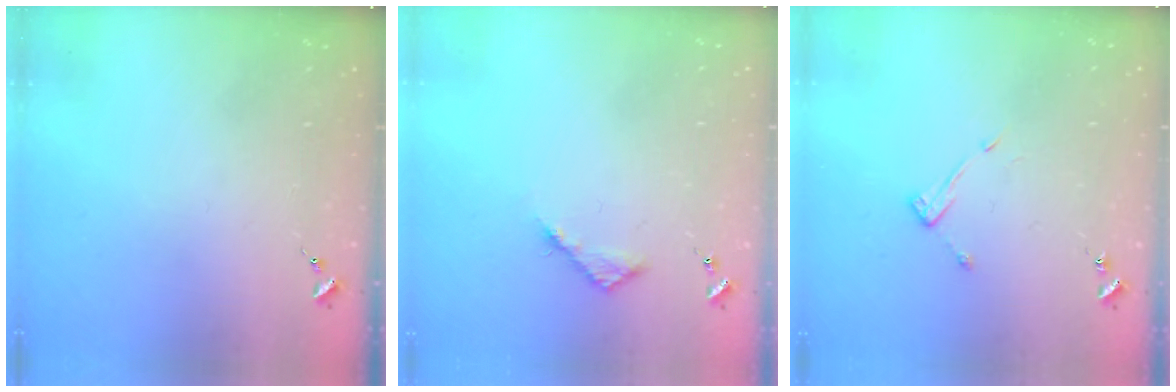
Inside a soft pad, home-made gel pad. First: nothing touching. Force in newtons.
{"total": 4.6, "press": 4.6, "slide": 0.5}
{"total": 7.1, "press": 7.1, "slide": 0.5}